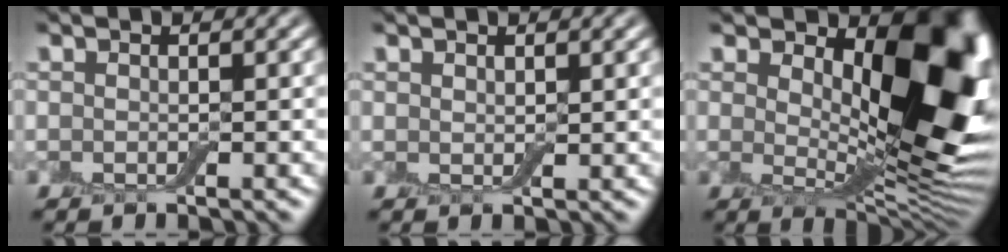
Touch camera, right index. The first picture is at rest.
{"total": 0.5, "force": [0.5, 0.2, 0.1], "torque": [-0.003, -0.001, 0.012]}
{"total": 12.0, "force": [3.3, 6.2, 9.7], "torque": [-0.119, -0.011, 0.063]}